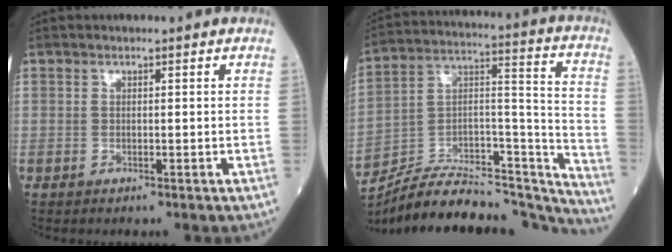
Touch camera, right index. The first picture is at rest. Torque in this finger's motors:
{"motor_torque": [-1.30, -0.84, -0.63, 0.01]}